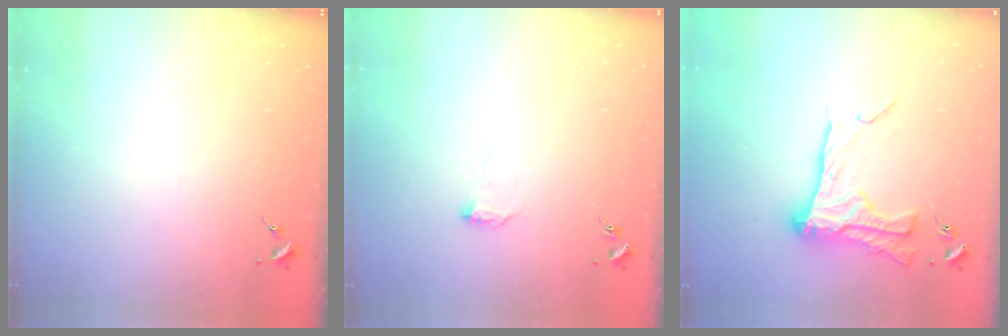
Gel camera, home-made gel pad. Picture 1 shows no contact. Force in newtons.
{"total": 6.1, "press": 6.1, "slide": 0.7}
{"total": 18.9, "press": 18.9, "slide": 1.2}